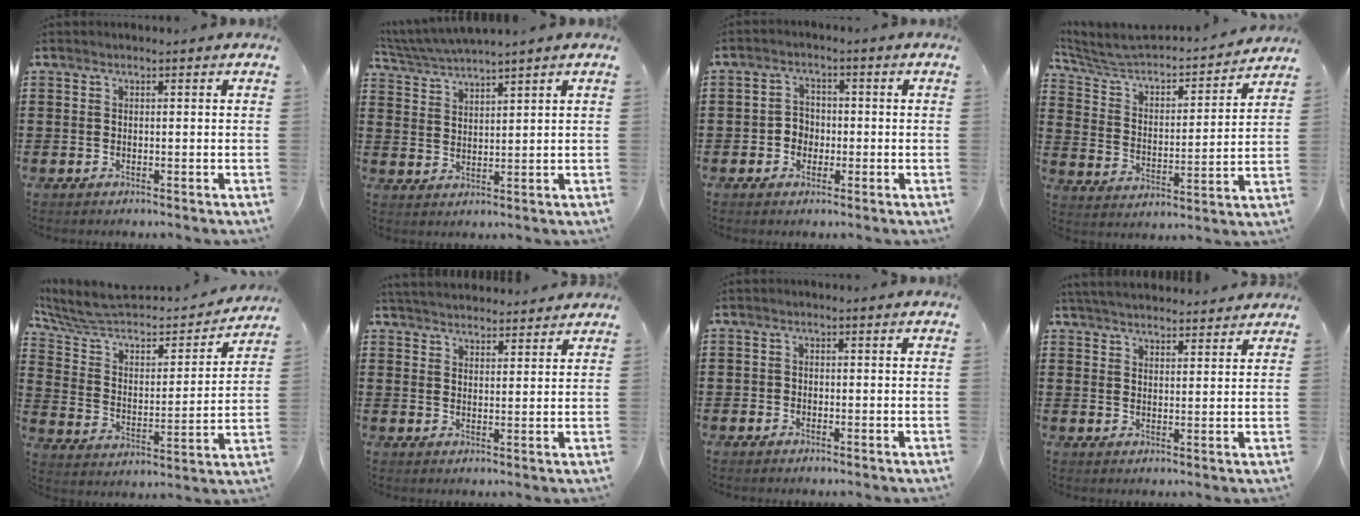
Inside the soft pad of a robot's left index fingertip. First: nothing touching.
{"total": 3.6, "force": [3.5, -0.5, 0.8], "torque": [-0.029, -0.013, 0.063]}
{"total": 3.0, "force": [-1.0, 2.6, 1.1], "torque": [-0.028, 0.007, -0.024]}
{"total": 4.4, "force": [3.9, 1.3, 1.3], "torque": [-0.050, -0.034, 0.056]}
{"total": 7.0, "force": [6.1, 2.4, 2.5], "torque": [-0.080, -0.041, 0.098]}
{"total": 3.8, "force": [3.8, 0.3, 0.3], "torque": [-0.017, -0.011, 0.071]}
{"total": 0.9, "force": [-0.5, 0.8, 0.2], "torque": [-0.007, 0.002, -0.011]}
{"total": 4.1, "force": [4.1, 0.3, 0.7], "torque": [-0.026, -0.012, 0.075]}